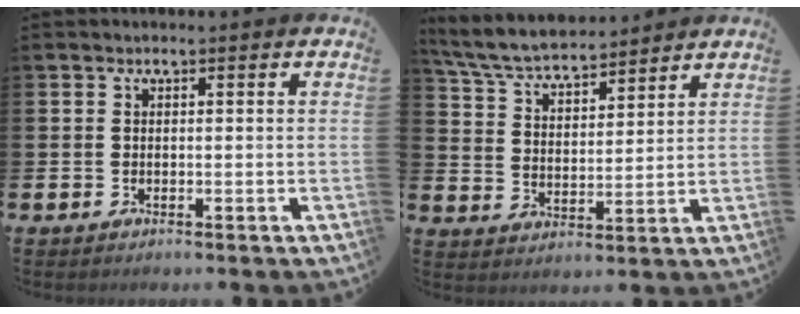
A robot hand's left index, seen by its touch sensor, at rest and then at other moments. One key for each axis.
{"total": 6.4, "fx": 6.2, "fy": 1.1, "fz": 1.4, "tx": -0.052, "ty": -0.038, "tz": 0.109}